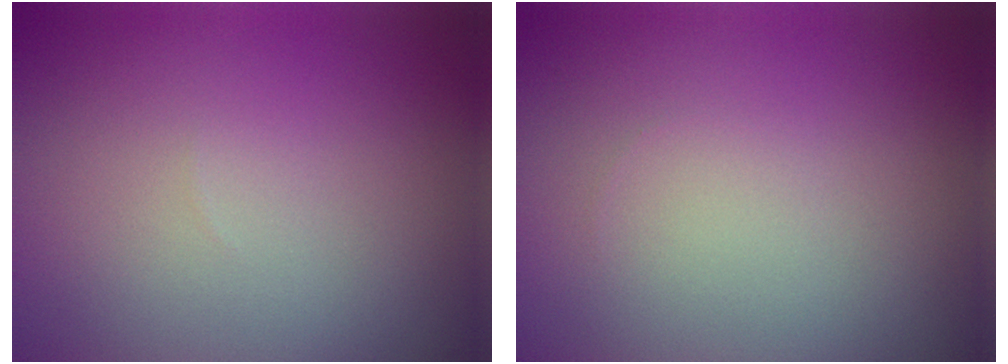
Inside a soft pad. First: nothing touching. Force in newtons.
{"total": 0.0}